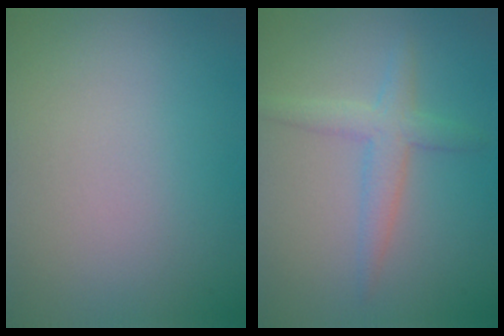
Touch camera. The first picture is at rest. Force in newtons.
{"total": 2.7, "press": 2.7, "slide": 0.1}